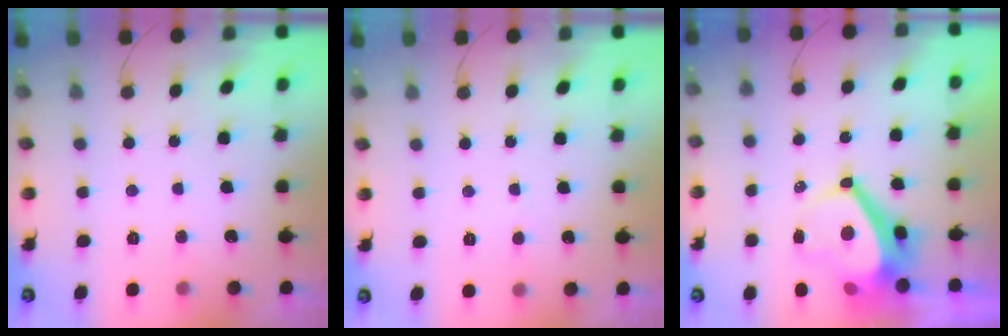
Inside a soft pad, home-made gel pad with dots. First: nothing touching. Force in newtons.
{"total": 2.7, "press": 2.7, "slide": 0.2}
{"total": 6.7, "press": 6.7, "slide": 0.8}